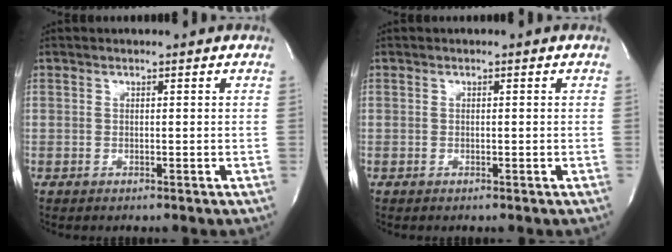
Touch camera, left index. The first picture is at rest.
{"total": 0.0}